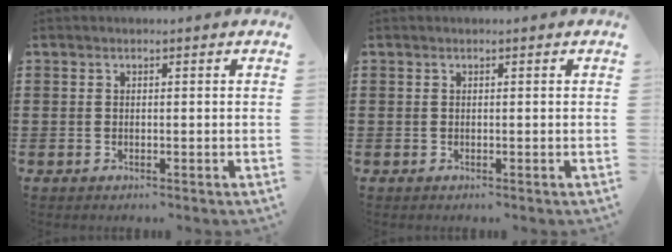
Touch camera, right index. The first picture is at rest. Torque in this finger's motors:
{"motor_torque": [-0.97, 1.17, 0.00, 0.00]}